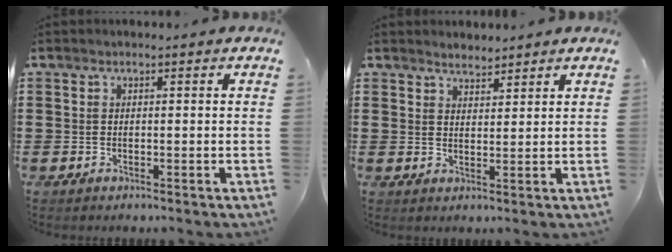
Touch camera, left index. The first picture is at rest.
{"total": 2.1, "force": [2.1, 0.5, 0.0], "torque": [-0.005, 0.000, 0.041]}